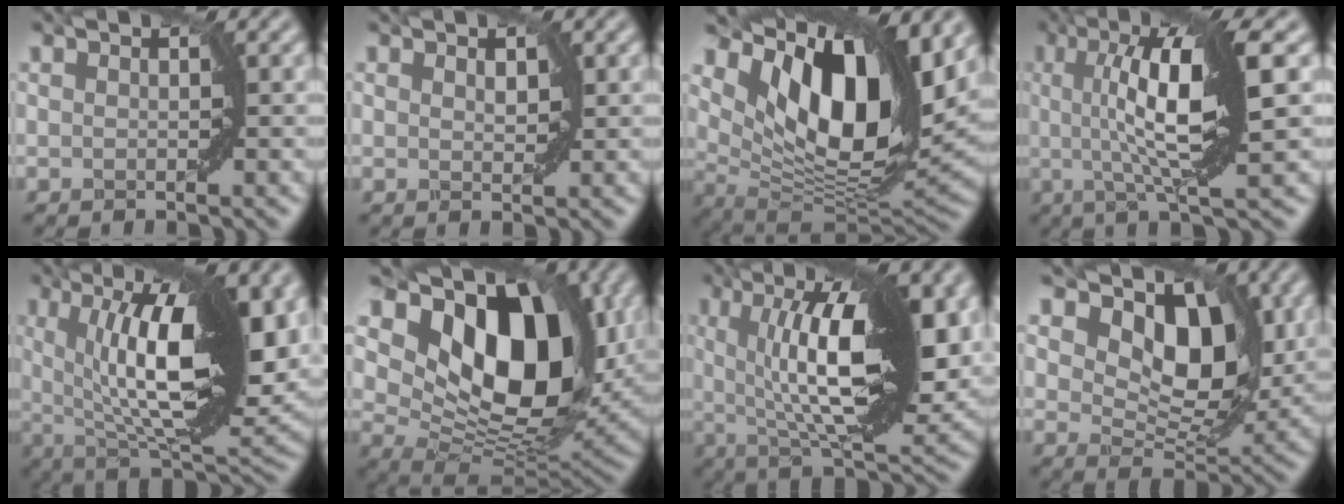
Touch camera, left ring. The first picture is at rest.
{"total": 1.2, "force": [0.7, 0.7, 0.7], "torque": [-0.009, -0.001, 0.015]}
{"total": 14.0, "force": [6.1, 6.5, 10.8], "torque": [-0.172, 0.000, 0.108]}
{"total": 9.7, "force": [1.6, 2.1, 9.3], "torque": [-0.142, 0.001, 0.028]}
{"total": 15.1, "force": [3.9, 4.9, 13.7], "torque": [-0.214, -0.001, 0.062]}
{"total": 14.6, "force": [5.2, 8.8, 10.4], "torque": [-0.148, -0.005, 0.088]}
{"total": 13.6, "force": [3.2, 4.0, 12.6], "torque": [-0.190, 0.003, 0.050]}
{"total": 9.1, "force": [3.5, 5.3, 6.4], "torque": [-0.097, -0.008, 0.054]}